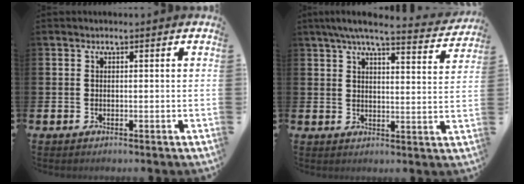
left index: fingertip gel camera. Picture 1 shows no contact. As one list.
[{"total": 6.4, "force": [5.8, 0.6, 2.7], "torque": [-0.060, -0.033, 0.098]}]